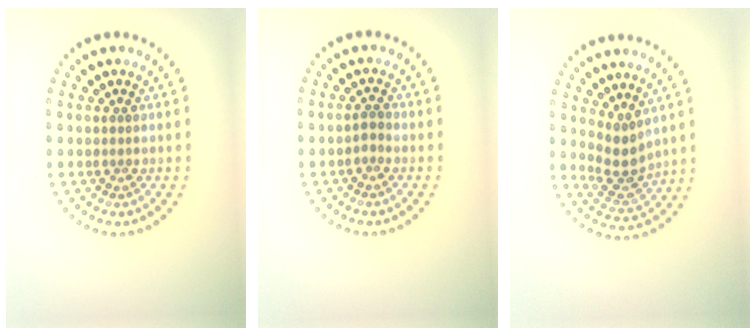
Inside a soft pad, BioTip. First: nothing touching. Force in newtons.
{"total": 0.8, "press": 0.7, "slide": 0.3}
{"total": 2.8, "press": 2.3, "slide": 1.6}